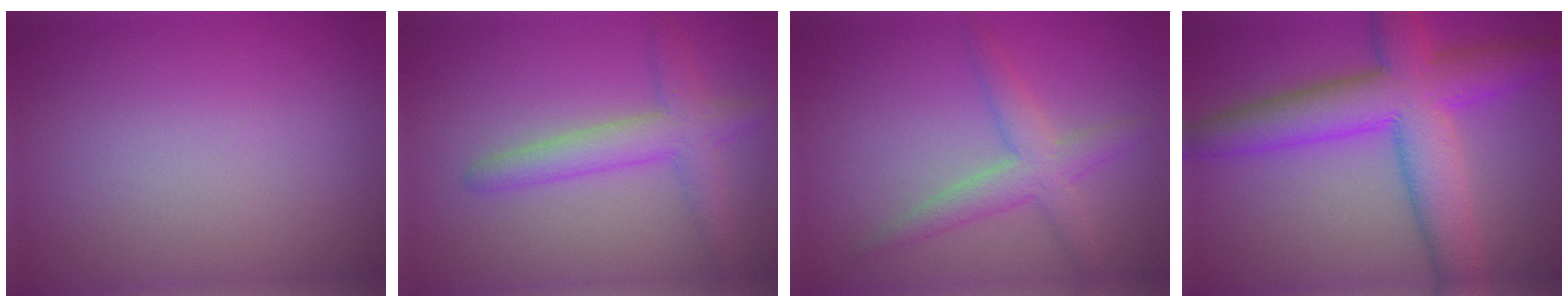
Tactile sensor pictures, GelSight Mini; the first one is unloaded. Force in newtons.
{"total": 3.7, "press": 3.7, "slide": 0.3}
{"total": 3.3, "press": 3.3, "slide": 0.3}
{"total": 9.0, "press": 9.0, "slide": 0.1}